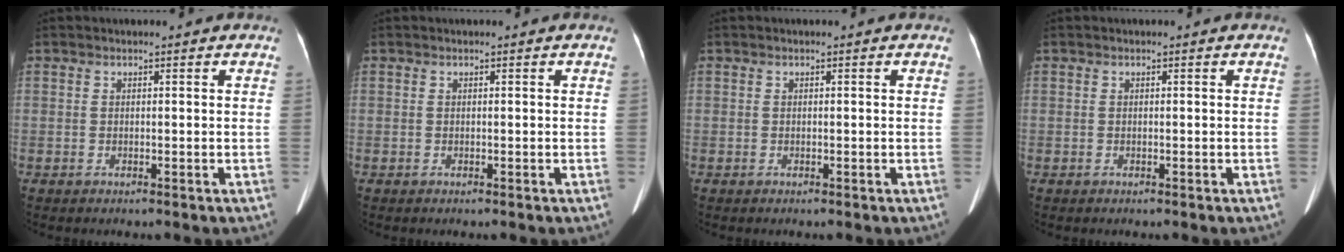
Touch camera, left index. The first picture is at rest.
{"total": 0.0}
{"total": 0.0}
{"total": 0.0}